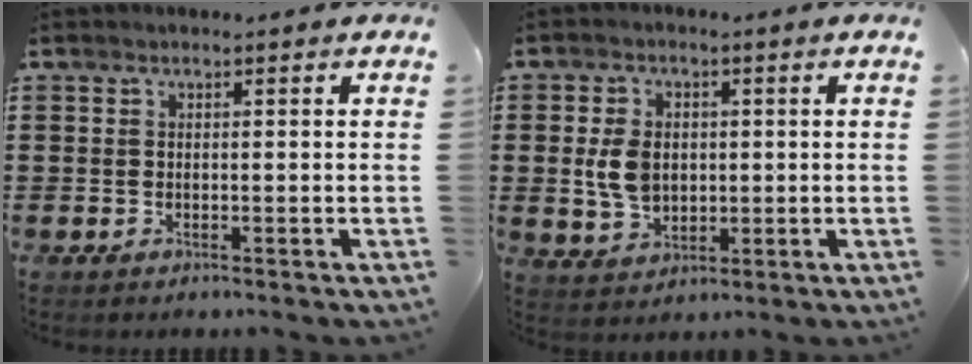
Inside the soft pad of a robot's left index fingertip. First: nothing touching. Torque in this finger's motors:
{"motor_torque": [1.27, 0.54, 0.68, 0.16]}